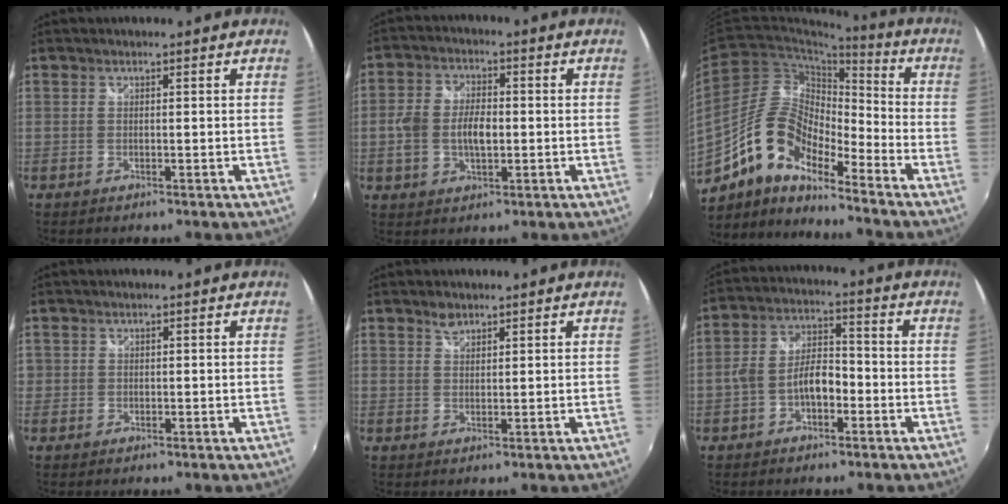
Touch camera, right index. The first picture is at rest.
{"total": 8.2, "force": [-1.0, 4.9, 6.4], "torque": [-0.129, 0.007, -0.017]}
{"total": 13.1, "force": [-9.1, 4.7, 8.1], "torque": [-0.153, 0.013, -0.182]}
{"total": 1.1, "force": [-0.2, 1.1, 0.0], "torque": [-0.002, -0.002, -0.004]}
{"total": 1.8, "force": [1.5, 1.0, 0.6], "torque": [-0.008, 0.002, 0.025]}
{"total": 7.0, "force": [-3.0, 3.7, 5.1], "torque": [-0.102, 0.017, -0.047]}